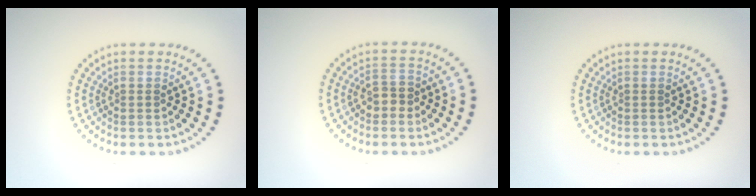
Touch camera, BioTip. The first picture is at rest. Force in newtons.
{"total": 1.7, "press": 1.6, "slide": 0.5}
{"total": 0.0}